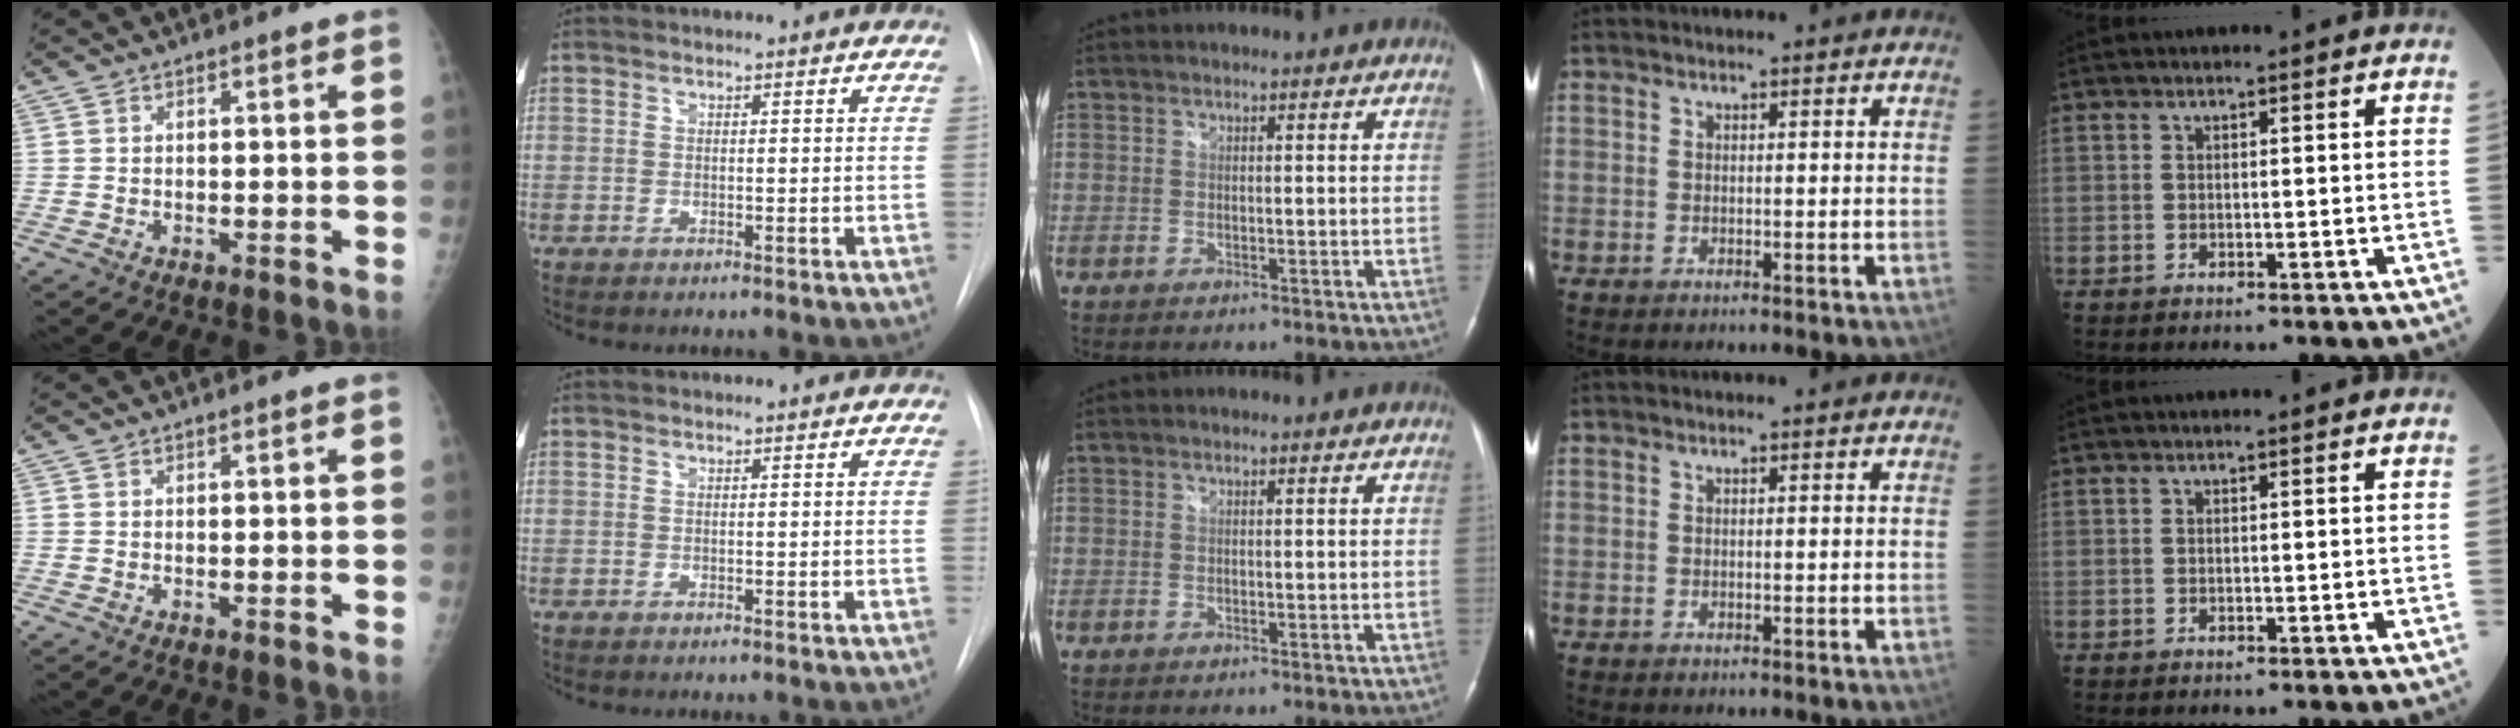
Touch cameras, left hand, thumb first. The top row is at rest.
{}